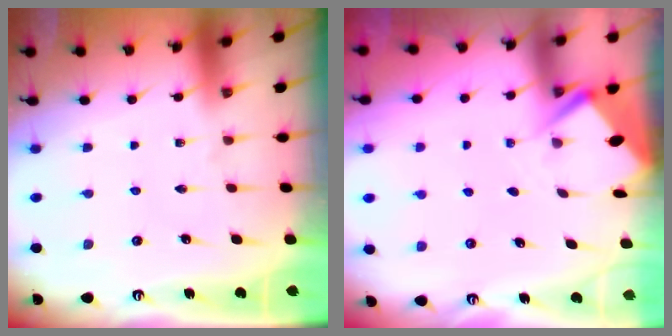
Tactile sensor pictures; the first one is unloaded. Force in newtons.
{"total": 3.0, "press": 2.9, "slide": 0.4}